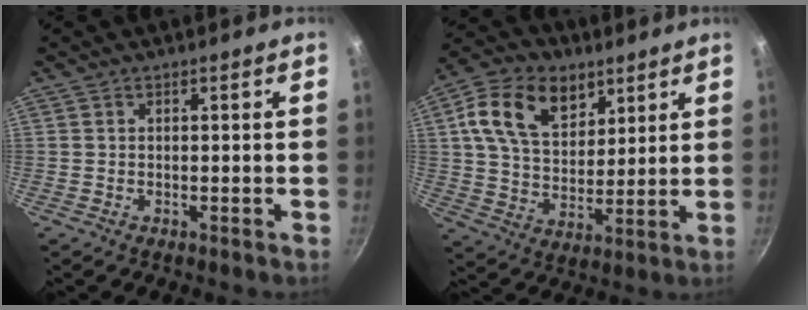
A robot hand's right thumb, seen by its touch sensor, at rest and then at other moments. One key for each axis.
{"total": 15.8, "fx": 7.0, "fy": 10.5, "fz": 9.5, "tx": -0.145, "ty": -0.018, "tz": 0.118}